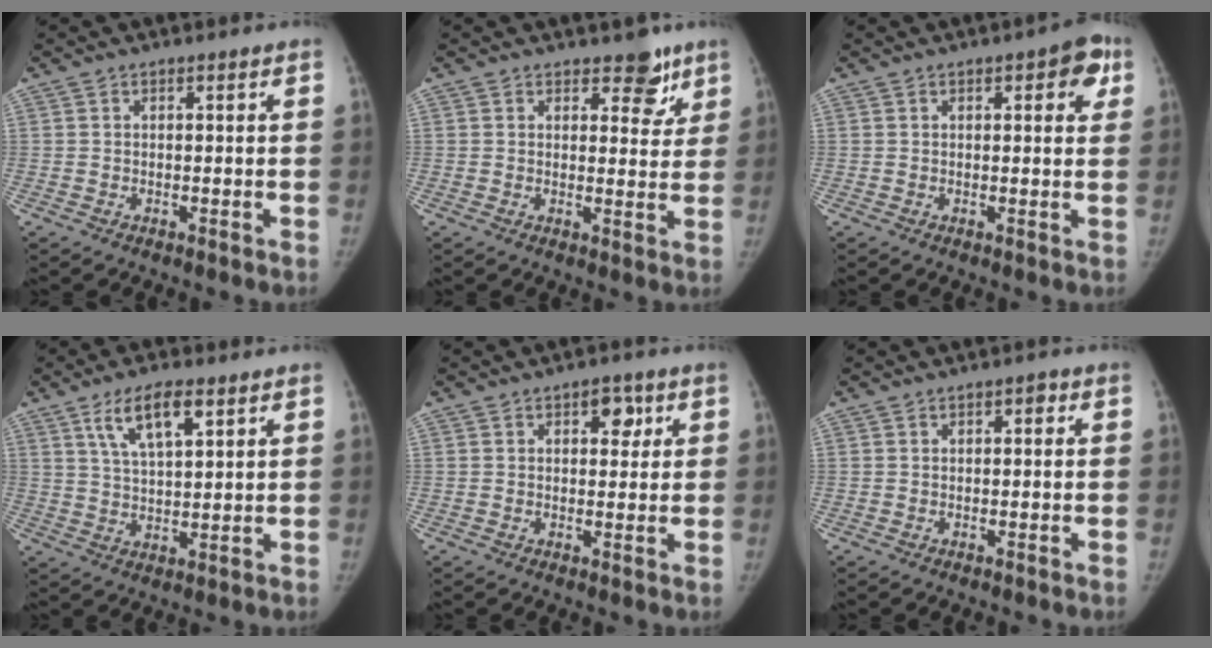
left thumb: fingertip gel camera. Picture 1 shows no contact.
{"total": 6.0, "force": [4.0, 3.3, 3.0], "torque": [0.003, -0.020, 0.051]}
{"total": 5.9, "force": [2.4, 2.5, 4.8], "torque": [-0.031, -0.001, 0.020]}
{"total": 8.9, "force": [4.6, 3.3, 6.8], "torque": [-0.113, -0.015, 0.089]}
{"total": 4.4, "force": [1.8, 2.7, 3.0], "torque": [-0.011, -0.003, 0.020]}
{"total": 1.4, "force": [0.4, 0.8, 1.1], "torque": [-0.006, 0.004, 0.003]}